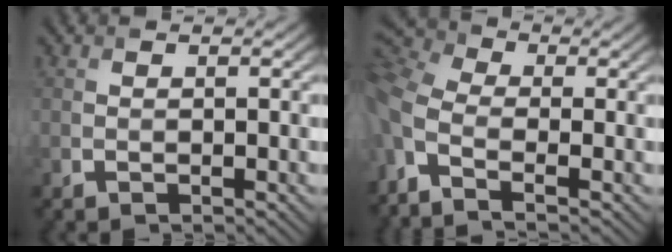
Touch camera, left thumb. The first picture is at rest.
{"total": 7.9, "force": [-2.1, 3.6, 6.7], "torque": [-0.194, -0.011, -0.033]}